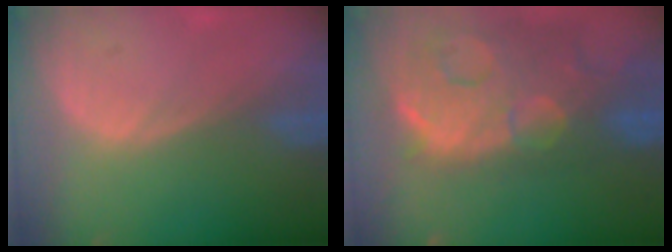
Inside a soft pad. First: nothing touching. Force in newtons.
{"total": 14.5, "press": 12.0, "slide": 8.1}